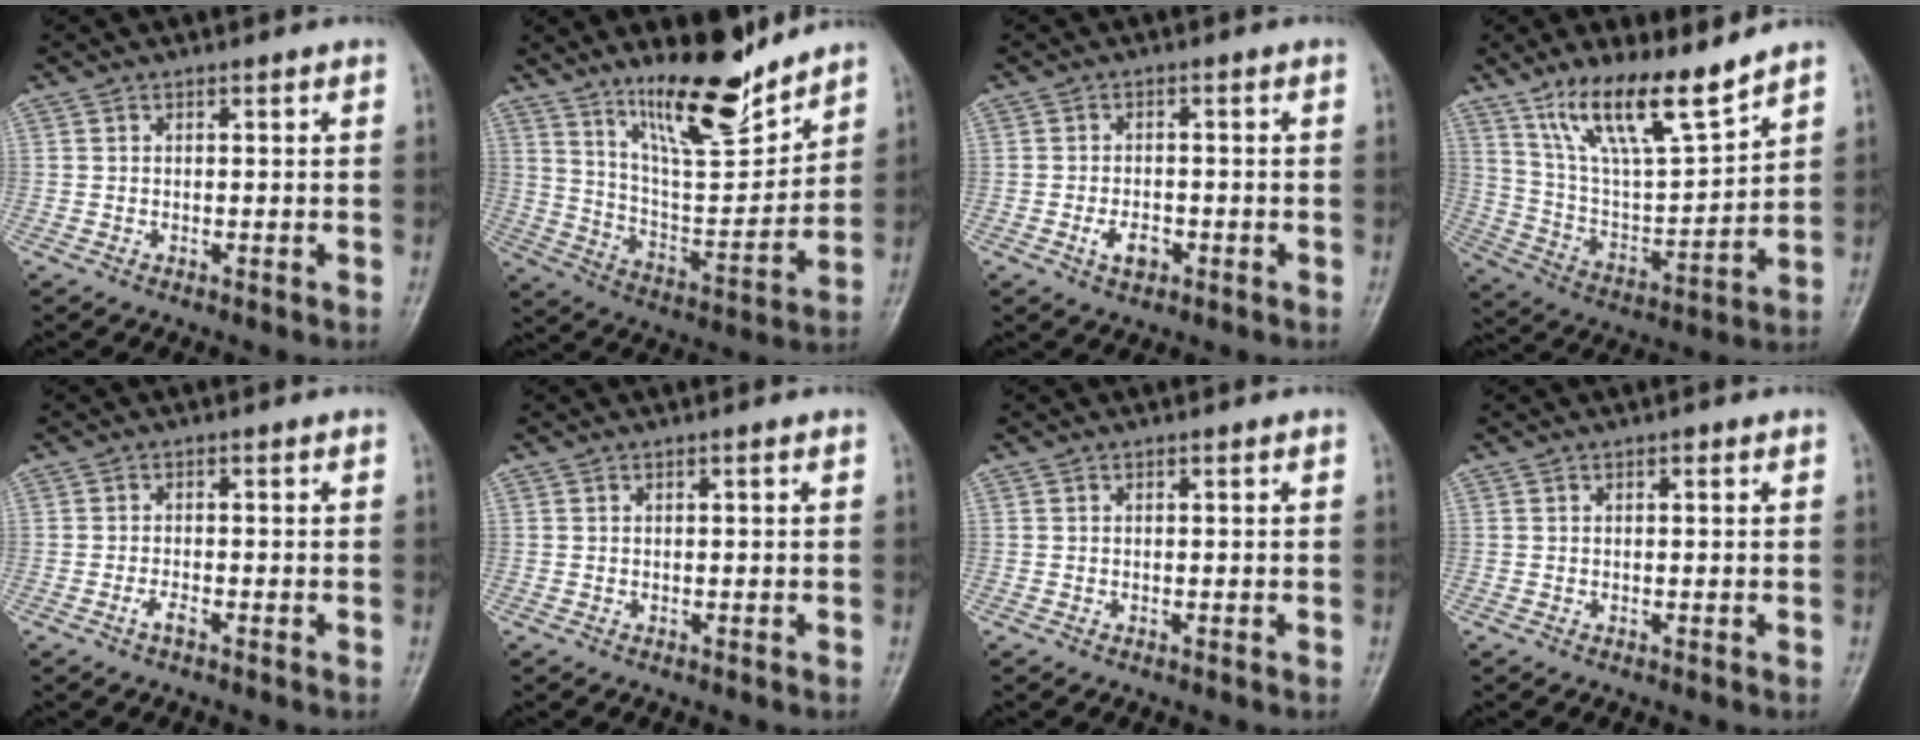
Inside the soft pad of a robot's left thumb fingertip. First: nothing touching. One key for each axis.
{"total": 16.3, "fx": 12.5, "fy": 4.1, "fz": 9.7, "tx": -0.127, "ty": -0.090, "tz": 0.221}
{"total": 3.5, "fx": -1.4, "fy": 2.2, "fz": 2.4, "tx": -0.037, "ty": 0.005, "tz": -0.023}
{"total": 15.8, "fx": 11.5, "fy": 3.9, "fz": 10.1, "tx": -0.160, "ty": -0.063, "tz": 0.224}
{"total": 1.5, "fx": -0.9, "fy": 0.5, "fz": 1.1, "tx": -0.025, "ty": 0.003, "tz": -0.019}
{"total": 0.0}
{"total": 0.0}
{"total": 0.6, "fx": 0.3, "fy": 0.3, "fz": 0.4, "tx": -0.005, "ty": -0.001, "tz": 0.003}